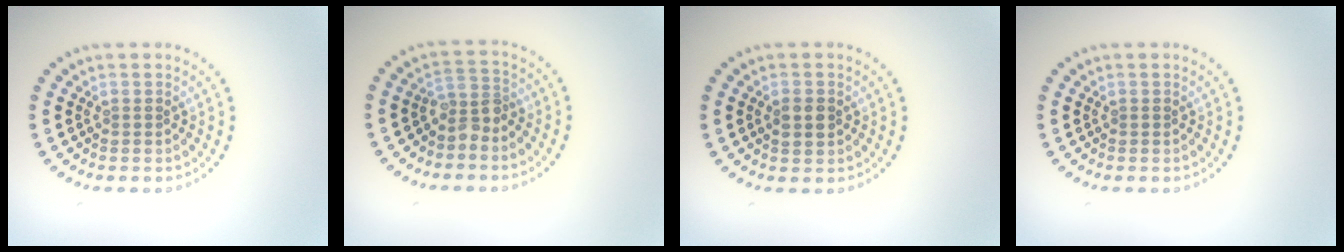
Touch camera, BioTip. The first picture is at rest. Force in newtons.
{"total": 2.3, "press": 1.9, "slide": 1.4}
{"total": 1.8, "press": 1.8, "slide": 0.0}
{"total": 0.0}